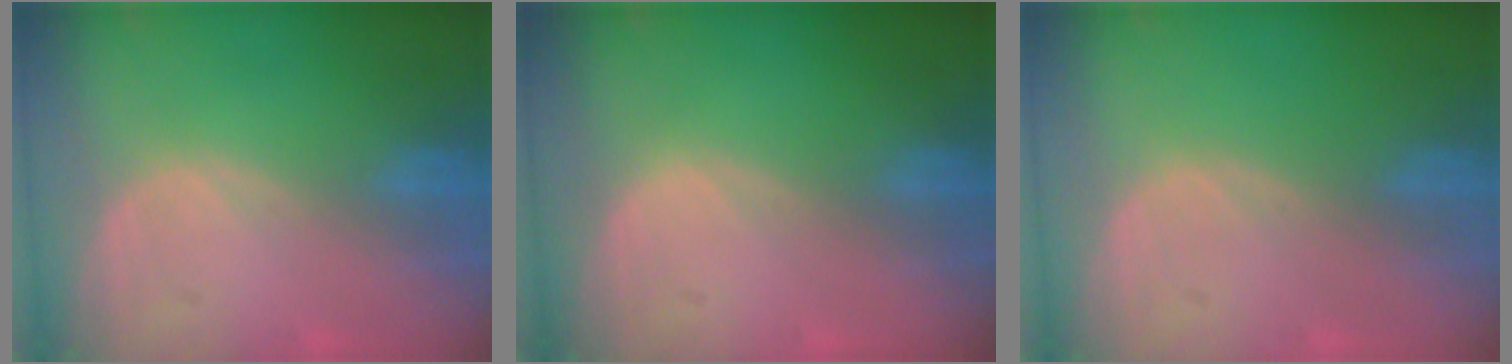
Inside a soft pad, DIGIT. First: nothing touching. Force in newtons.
{"total": 0.0}
{"total": 0.0}